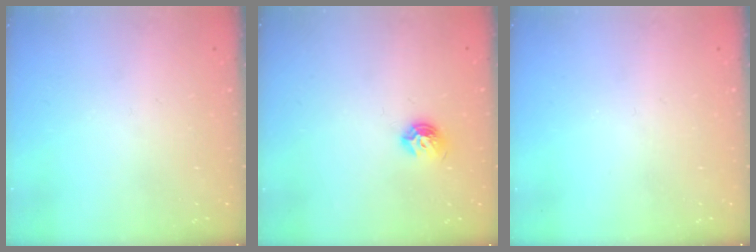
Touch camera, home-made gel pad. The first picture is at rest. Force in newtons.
{"total": 7.0, "press": 6.9, "slide": 0.7}
{"total": 0.0}